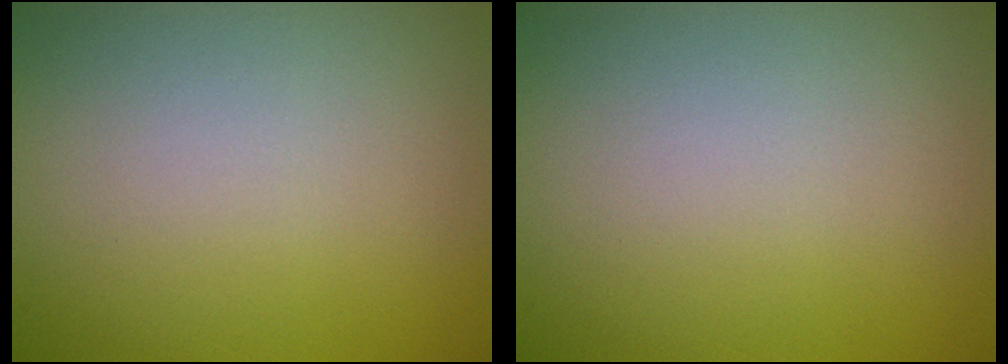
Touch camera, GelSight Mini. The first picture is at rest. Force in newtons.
{"total": 0.0}